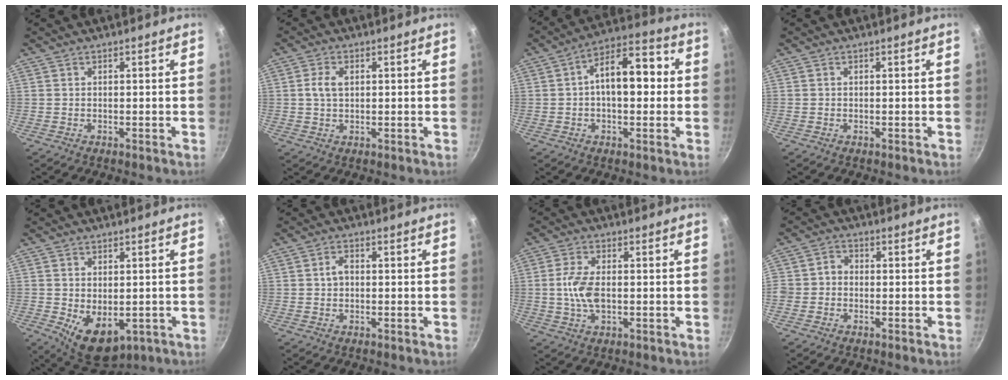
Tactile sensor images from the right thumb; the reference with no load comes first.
{"total": 3.7, "force": [0.7, 2.3, 2.8], "torque": [-0.057, 0.004, 0.012]}
{"total": 12.2, "force": [0.8, 6.5, 10.4], "torque": [-0.141, 0.036, 0.001]}
{"total": 0.0}
{"total": 9.8, "force": [-2.5, 5.9, 7.4], "torque": [-0.105, -0.009, -0.017]}
{"total": 2.3, "force": [0.0, 1.7, 1.5], "torque": [-0.020, 0.008, -0.002]}
{"total": 6.6, "force": [-0.3, 3.5, 5.6], "torque": [-0.120, 0.001, -0.007]}
{"total": 4.3, "force": [-0.8, 3.8, 1.9], "torque": [-0.017, 0.018, -0.021]}